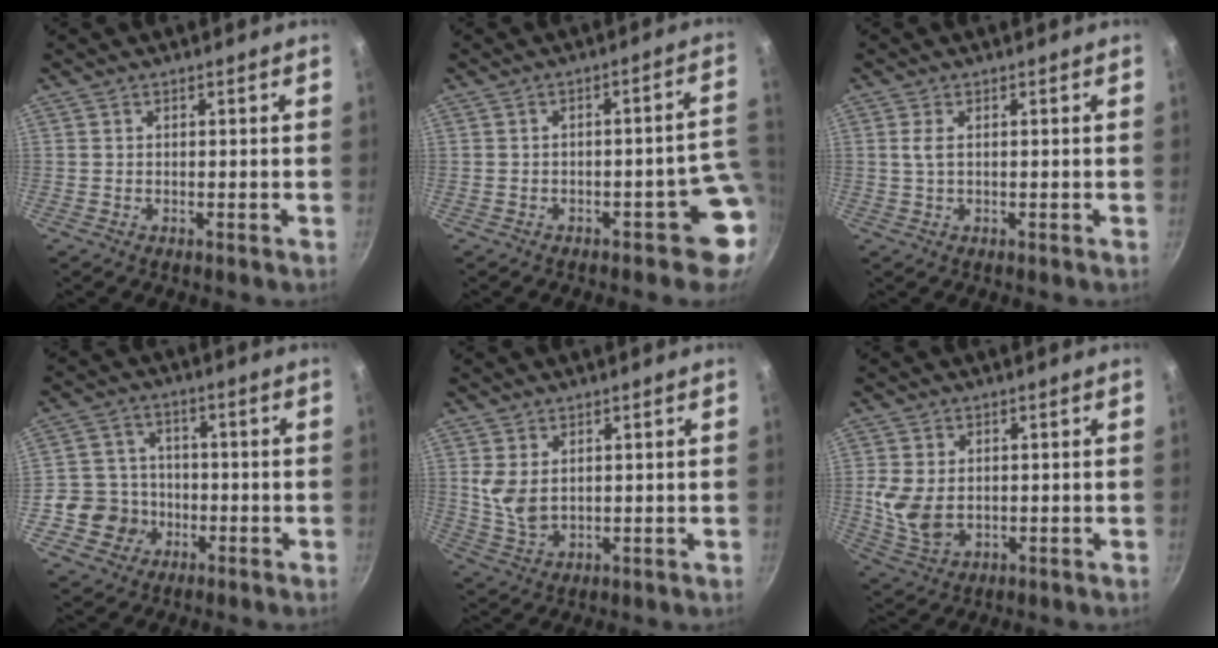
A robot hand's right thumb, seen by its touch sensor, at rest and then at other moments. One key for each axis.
{"total": 6.0, "fx": -2.2, "fy": 3.1, "fz": 4.6, "tx": 0.004, "ty": 0.038, "tz": -0.027}
{"total": 1.8, "fx": 0.3, "fy": 0.7, "fz": 1.6, "tx": -0.036, "ty": 0.001, "tz": 0.008}
{"total": 8.3, "fx": -2.5, "fy": 7.6, "fz": 2.0, "tx": -0.011, "ty": 0.031, "tz": -0.049}
{"total": 6.0, "fx": 1.7, "fy": 3.6, "fz": 4.5, "tx": -0.083, "ty": -0.017, "tz": 0.042}
{"total": 8.3, "fx": 0.2, "fy": 5.8, "fz": 6.0, "tx": -0.120, "ty": -0.012, "tz": 0.015}